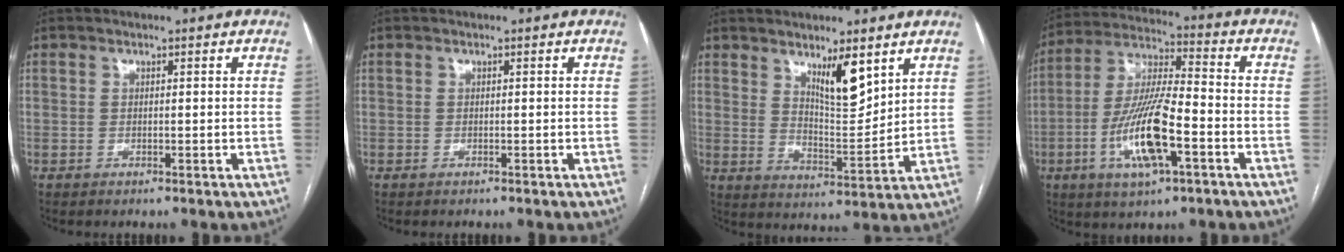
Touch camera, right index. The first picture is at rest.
{"total": 0.0}
{"total": 7.6, "force": [4.8, 1.7, 5.7], "torque": [-0.100, -0.014, 0.086]}
{"total": 14.3, "force": [-5.0, 3.0, 13.0], "torque": [-0.264, -0.004, -0.088]}